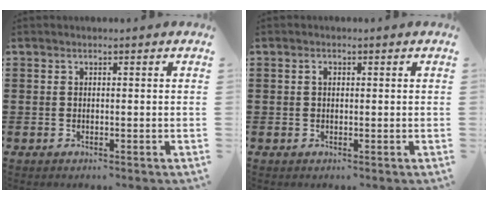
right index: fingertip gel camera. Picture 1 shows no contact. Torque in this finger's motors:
{"motor_torque": [0.27, -0.19, 0.11, 0.03]}